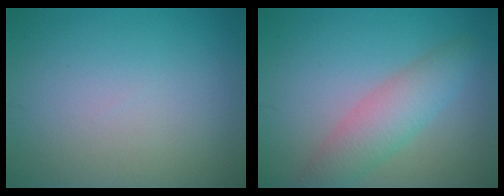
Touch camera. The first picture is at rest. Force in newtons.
{"total": 4.2, "press": 4.2, "slide": 0.2}